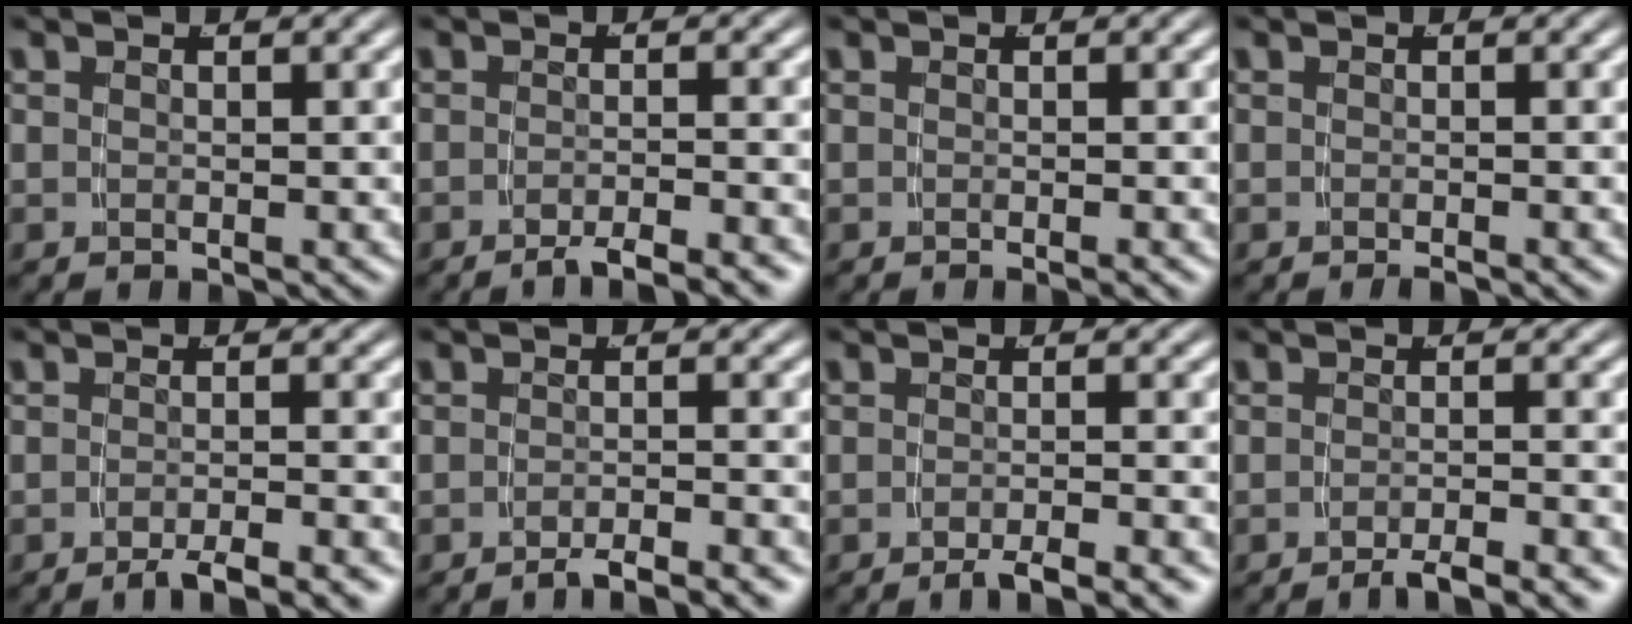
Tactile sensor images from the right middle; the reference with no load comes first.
{"total": 4.1, "force": [-3.6, 0.2, 2.0], "torque": [-0.022, 0.000, -0.058]}
{"total": 0.7, "force": [-0.5, -0.3, 0.4], "torque": [-0.007, 0.003, -0.009]}
{"total": 0.8, "force": [-0.7, -0.3, 0.2], "torque": [-0.001, 0.004, -0.014]}
{"total": 4.1, "force": [-3.5, 0.3, 2.2], "torque": [-0.027, 0.000, -0.056]}
{"total": 3.7, "force": [-3.4, 0.1, 1.6], "torque": [-0.015, 0.002, -0.056]}
{"total": 3.7, "force": [-3.2, 0.1, 1.9], "torque": [-0.022, 0.002, -0.053]}
{"total": 3.7, "force": [-3.2, 0.1, 1.8], "torque": [-0.021, 0.002, -0.054]}